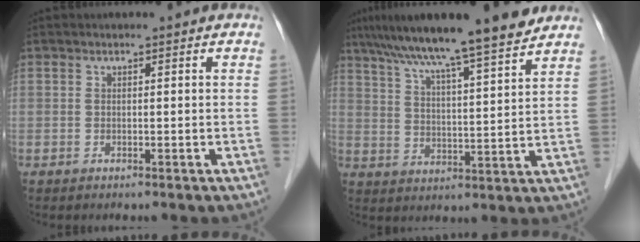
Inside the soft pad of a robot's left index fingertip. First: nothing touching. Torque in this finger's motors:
{"motor_torque": [0.13, -0.47, 0.83, 0.21]}